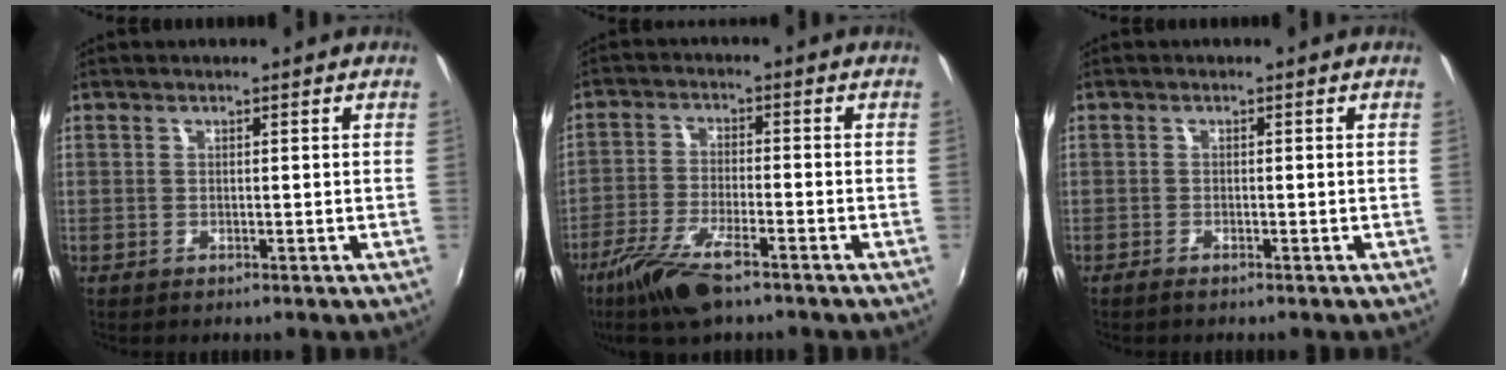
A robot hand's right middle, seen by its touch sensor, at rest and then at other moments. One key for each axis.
{"total": 11.0, "fx": -7.4, "fy": 2.8, "fz": 7.6, "tx": -0.173, "ty": -0.027, "tz": -0.145}
{"total": 1.3, "fx": -1.1, "fy": 0.2, "fz": 0.7, "tx": -0.017, "ty": -0.004, "tz": -0.023}